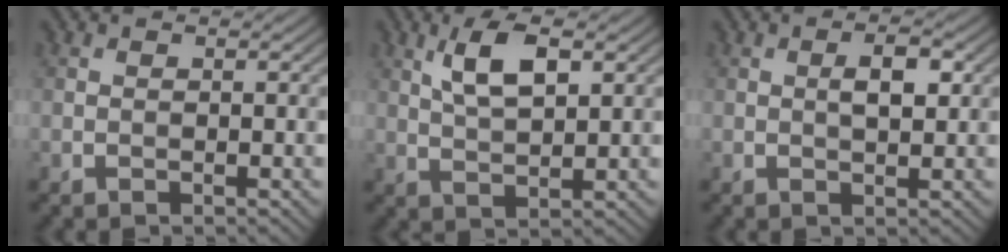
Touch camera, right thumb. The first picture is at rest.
{"total": 5.5, "force": [2.4, 1.9, 4.6], "torque": [-0.100, 0.000, 0.046]}
{"total": 2.9, "force": [0.6, 1.1, 2.7], "torque": [-0.044, 0.001, 0.008]}